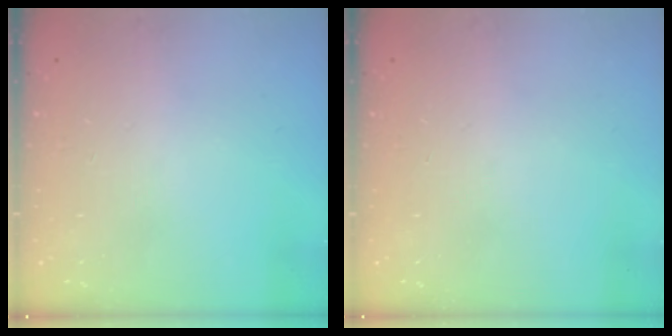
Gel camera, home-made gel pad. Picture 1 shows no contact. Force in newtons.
{"total": 0.0}